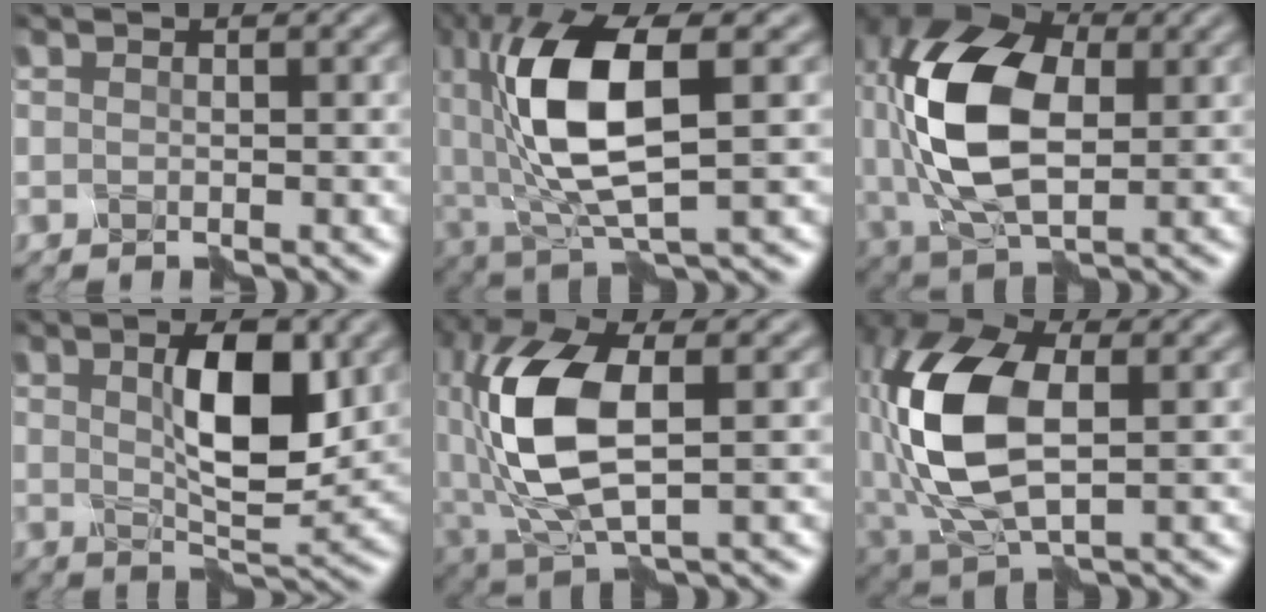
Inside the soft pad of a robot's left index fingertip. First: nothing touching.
{"total": 10.3, "force": [0.6, 4.1, 9.5], "torque": [-0.201, 0.004, 0.018]}
{"total": 12.2, "force": [1.0, 7.3, 9.8], "torque": [-0.221, 0.014, 0.019]}
{"total": 6.4, "force": [1.3, 2.2, 5.9], "torque": [-0.097, 0.002, 0.026]}
{"total": 10.3, "force": [-0.4, 5.1, 9.0], "torque": [-0.213, 0.006, -0.004]}
{"total": 12.0, "force": [-0.1, 6.8, 9.8], "torque": [-0.236, 0.013, -0.005]}